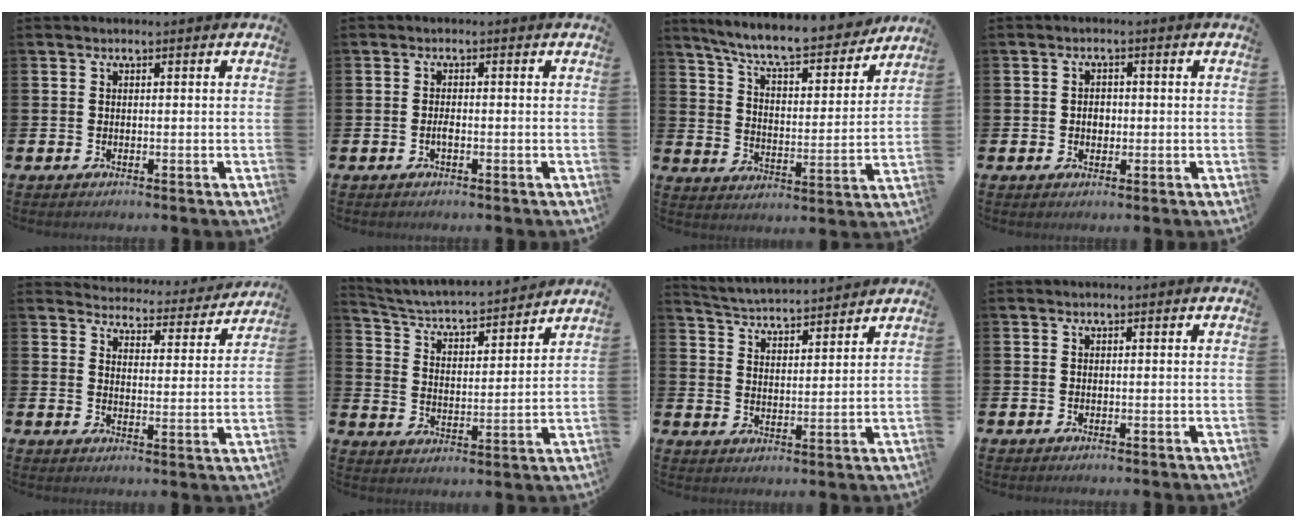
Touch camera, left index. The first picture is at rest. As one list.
[{"total": 1.1, "force": [-0.4, 0.3, 0.9], "torque": [-0.014, -0.003, -0.009]}, {"total": 9.4, "force": [8.6, 1.3, 3.4], "torque": [-0.096, -0.061, 0.148]}, {"total": 2.0, "force": [-0.1, 1.6, 1.2], "torque": [-0.004, 0.000, -0.008]}, {"total": 4.5, "force": [4.4, 0.8, 0.3], "torque": [-0.022, -0.040, 0.072]}, {"total": 4.7, "force": [4.4, 0.8, 1.3], "torque": [-0.052, -0.044, 0.067]}, {"total": 4.6, "force": [4.6, 0.4, 0.1], "torque": [-0.022, -0.037, 0.079]}, {"total": 0.0}]